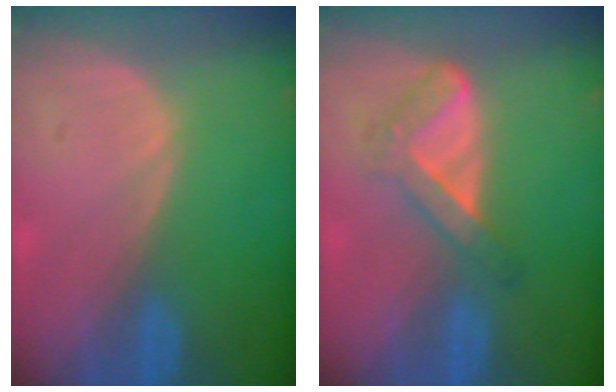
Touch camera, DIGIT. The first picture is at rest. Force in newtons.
{"total": 5.4, "press": 4.7, "slide": 2.7}